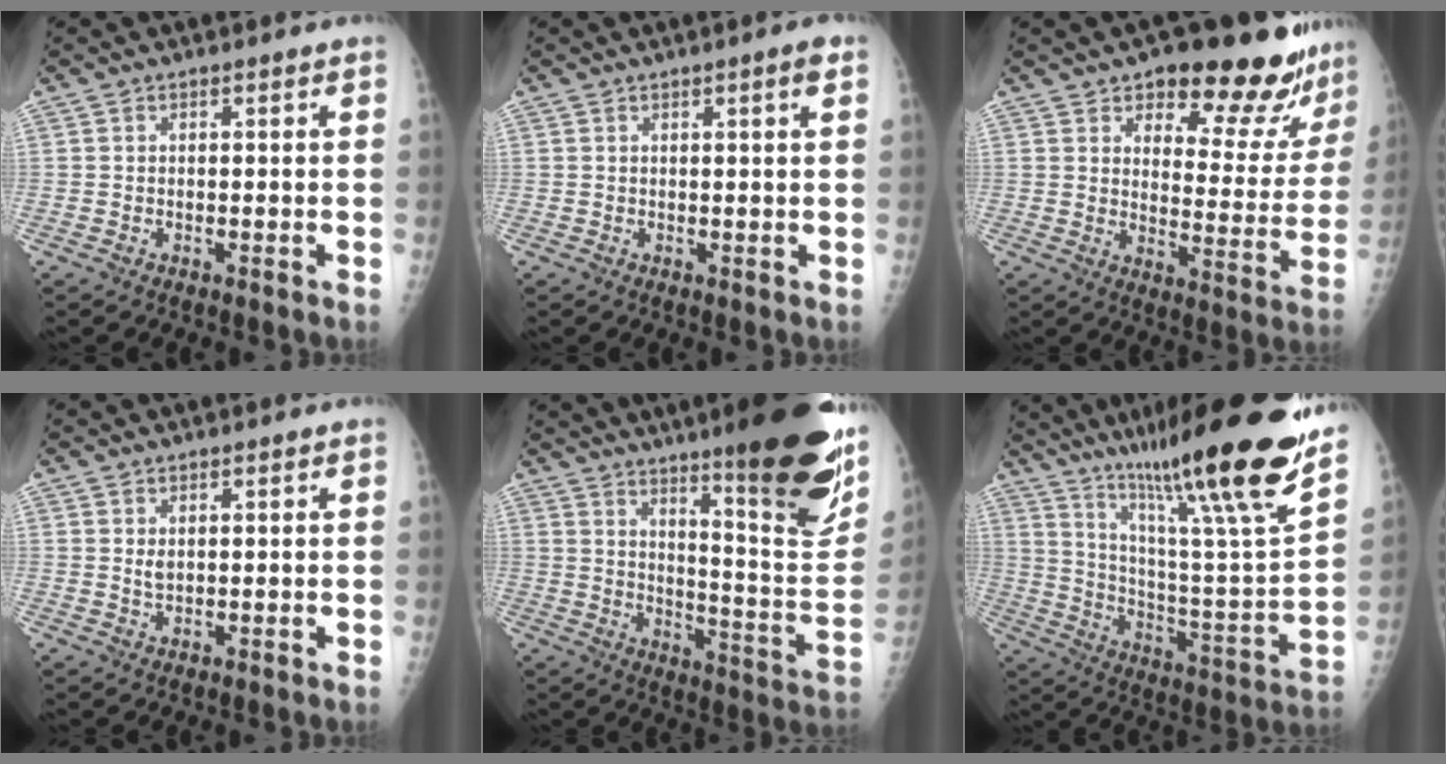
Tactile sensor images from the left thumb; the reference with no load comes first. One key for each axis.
{"total": 2.0, "fx": 1.0, "fy": 0.0, "fz": 1.8, "tx": -0.028, "ty": -0.003, "tz": 0.014}
{"total": 20.6, "fx": 16.0, "fy": 7.7, "fz": 10.5, "tx": -0.081, "ty": -0.094, "tz": 0.199}
{"total": 1.9, "fx": 1.0, "fy": 0.9, "fz": 1.4, "tx": -0.023, "ty": -0.009, "tz": 0.022}
{"total": 26.3, "fx": 15.6, "fy": 4.3, "fz": 20.7, "tx": -0.254, "ty": -0.081, "tz": 0.228}
{"total": 29.7, "fx": 21.2, "fy": 2.2, "fz": 20.7, "tx": -0.312, "ty": -0.096, "tz": 0.335}